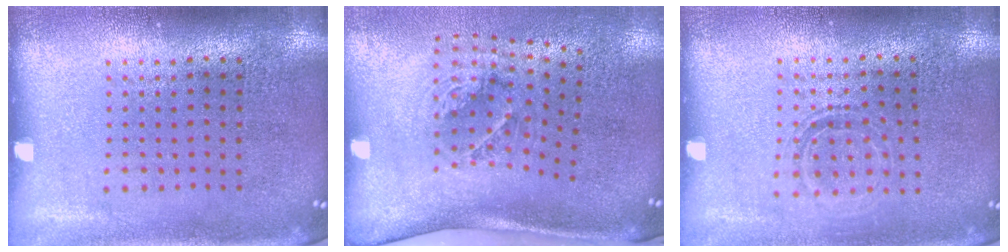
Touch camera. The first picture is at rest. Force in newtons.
{"total": 1.8, "press": 1.3, "slide": 1.3}
{"total": 1.1, "press": 1.0, "slide": 0.4}